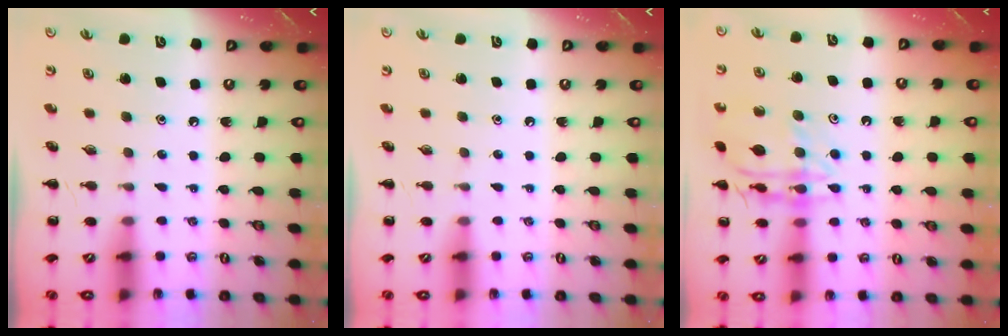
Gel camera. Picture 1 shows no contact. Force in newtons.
{"total": 0.0}
{"total": 14.3, "press": 14.2, "slide": 1.3}